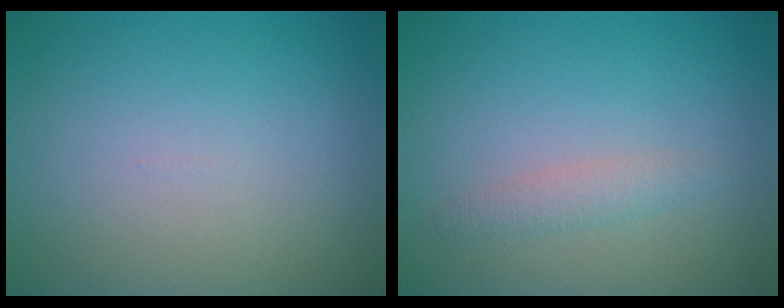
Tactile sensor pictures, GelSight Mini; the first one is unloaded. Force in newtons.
{"total": 1.4, "press": 1.4, "slide": 0.0}